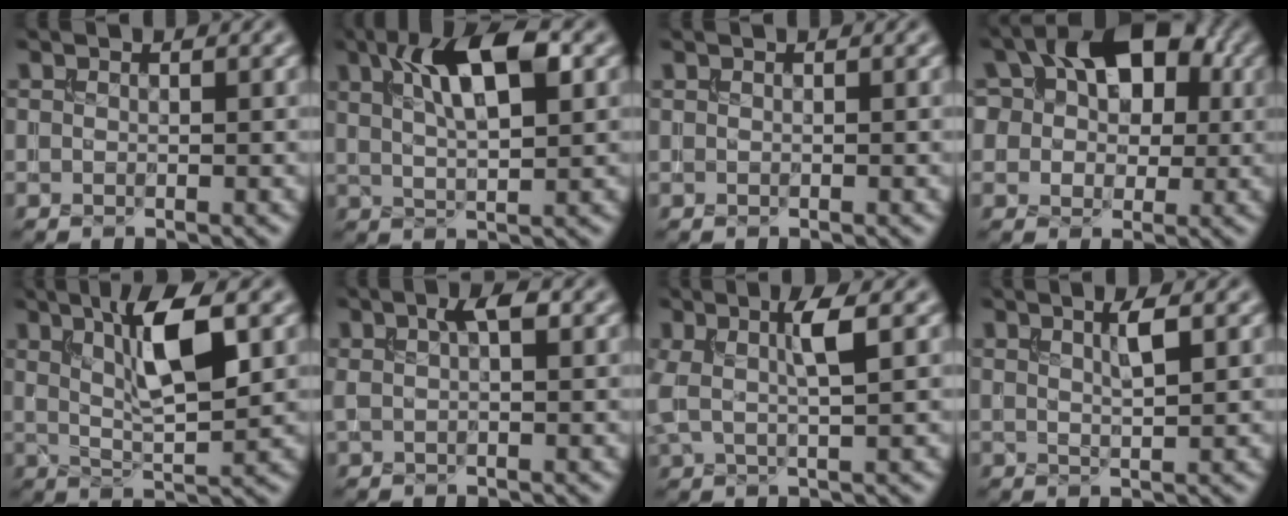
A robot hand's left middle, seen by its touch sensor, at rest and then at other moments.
{"total": 7.6, "force": [2.9, 2.5, 6.5], "torque": [-0.107, 0.010, 0.048]}
{"total": 0.0}
{"total": 10.1, "force": [3.1, 6.9, 6.6], "torque": [-0.091, 0.038, 0.033]}
{"total": 6.8, "force": [2.2, 1.6, 6.2], "torque": [-0.102, -0.001, 0.043]}
{"total": 2.5, "force": [0.9, 0.6, 2.2], "torque": [-0.032, 0.008, 0.016]}
{"total": 3.2, "force": [0.8, 0.6, 3.1], "torque": [-0.061, 0.004, 0.020]}
{"total": 2.4, "force": [1.0, 0.5, 2.1], "torque": [-0.026, 0.001, 0.020]}